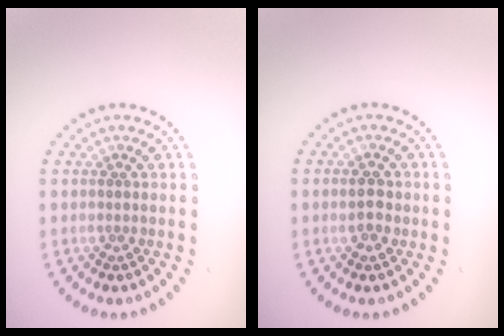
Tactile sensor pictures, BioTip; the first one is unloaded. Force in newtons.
{"total": 1.9, "press": 1.9, "slide": 0.1}